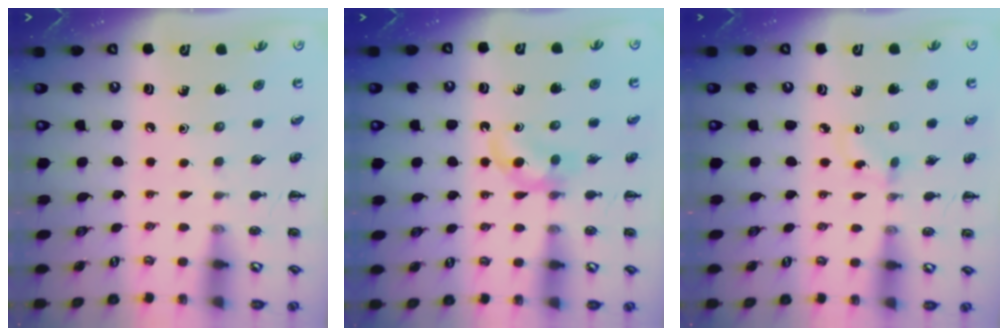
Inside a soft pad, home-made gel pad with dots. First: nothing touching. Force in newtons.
{"total": 4.1, "press": 3.8, "slide": 1.5}
{"total": 1.5, "press": 1.3, "slide": 0.8}